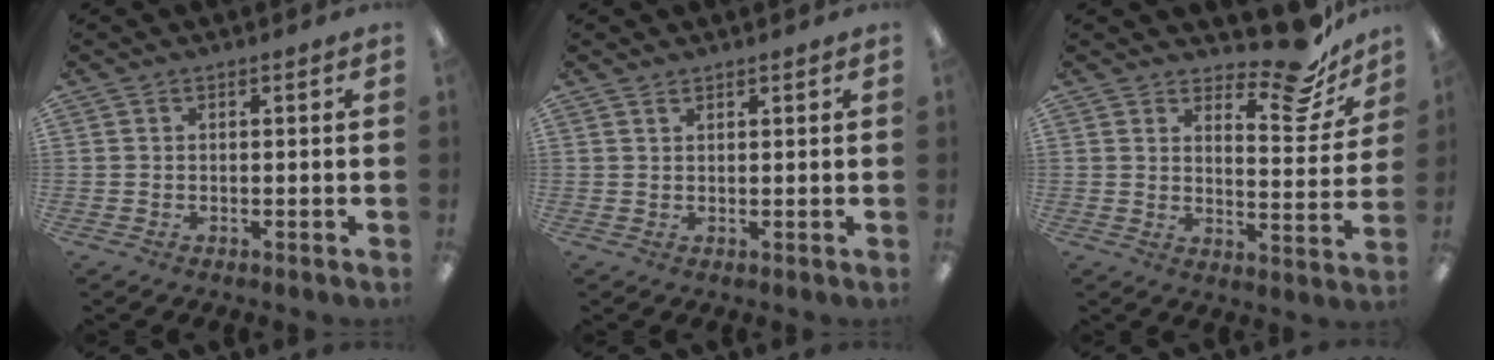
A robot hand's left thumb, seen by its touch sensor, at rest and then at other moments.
{"total": 1.2, "force": [1.1, 0.3, 0.3], "torque": [-0.007, -0.001, 0.021]}
{"total": 13.2, "force": [10.6, 4.3, 6.6], "torque": [-0.076, -0.083, 0.178]}